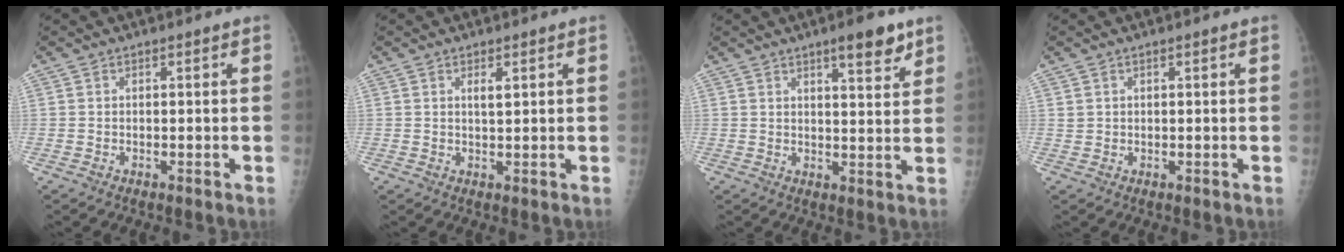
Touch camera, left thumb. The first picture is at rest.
{"total": 1.7, "force": [0.8, 0.4, 1.4], "torque": [-0.023, -0.005, 0.014]}
{"total": 6.6, "force": [4.3, 1.6, 4.7], "torque": [-0.056, -0.025, 0.060]}
{"total": 0.7, "force": [0.4, 0.6, 0.2], "torque": [0.006, 0.000, 0.006]}